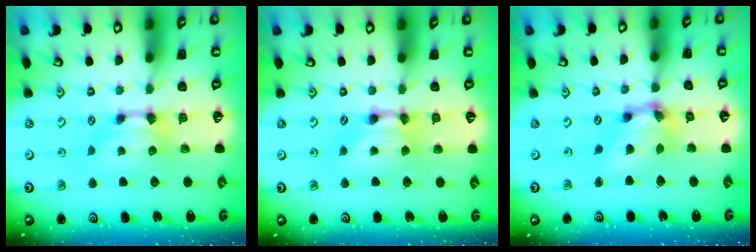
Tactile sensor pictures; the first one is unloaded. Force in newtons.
{"total": 1.8, "press": 1.8, "slide": 0.1}
{"total": 6.4, "press": 6.0, "slide": 2.3}